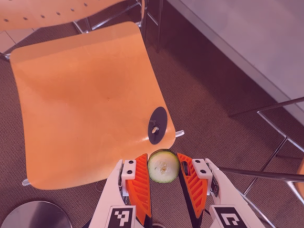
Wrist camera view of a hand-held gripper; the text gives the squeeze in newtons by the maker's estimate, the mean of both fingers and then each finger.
{"total": 8.9, "left": 8.7, "right": 9.2}